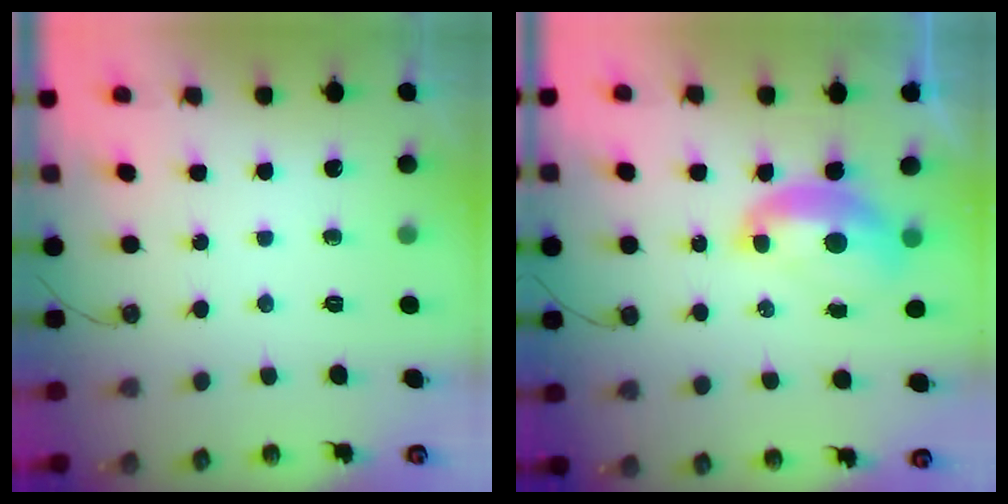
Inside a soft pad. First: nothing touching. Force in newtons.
{"total": 2.1, "press": 2.0, "slide": 0.7}